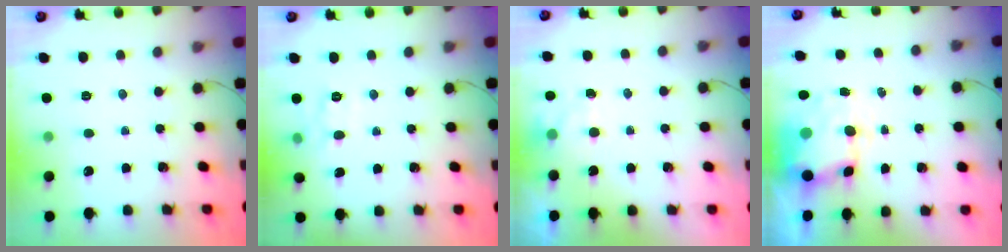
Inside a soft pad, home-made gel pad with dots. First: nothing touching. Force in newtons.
{"total": 7.3, "press": 7.2, "slide": 1.4}
{"total": 3.0, "press": 2.7, "slide": 1.4}
{"total": 8.3, "press": 8.1, "slide": 2.0}